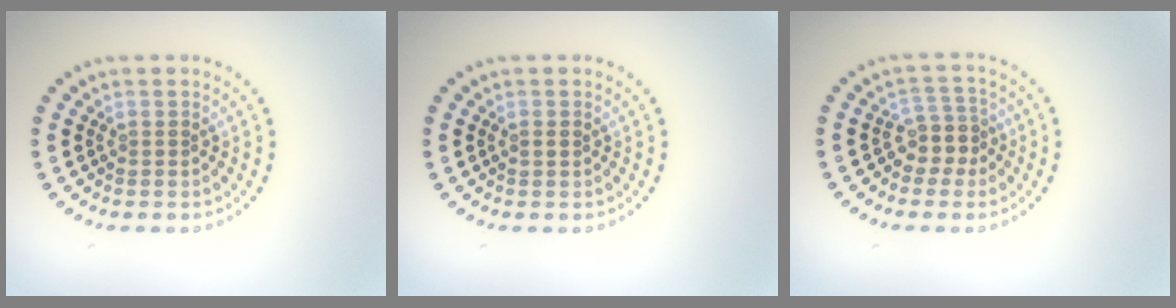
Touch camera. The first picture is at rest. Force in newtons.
{"total": 0.8, "press": 0.8, "slide": 0.1}
{"total": 2.7, "press": 2.1, "slide": 1.6}